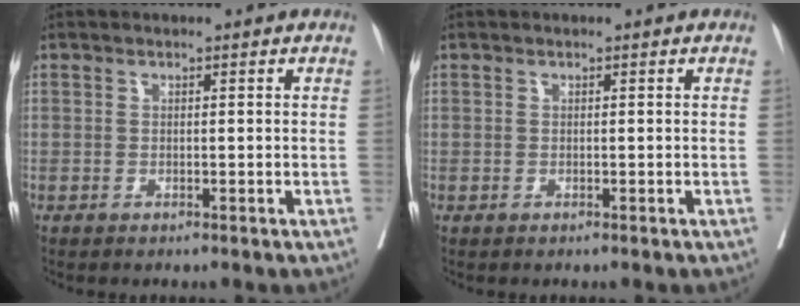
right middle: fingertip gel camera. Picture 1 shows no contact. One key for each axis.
{"total": 0.0}